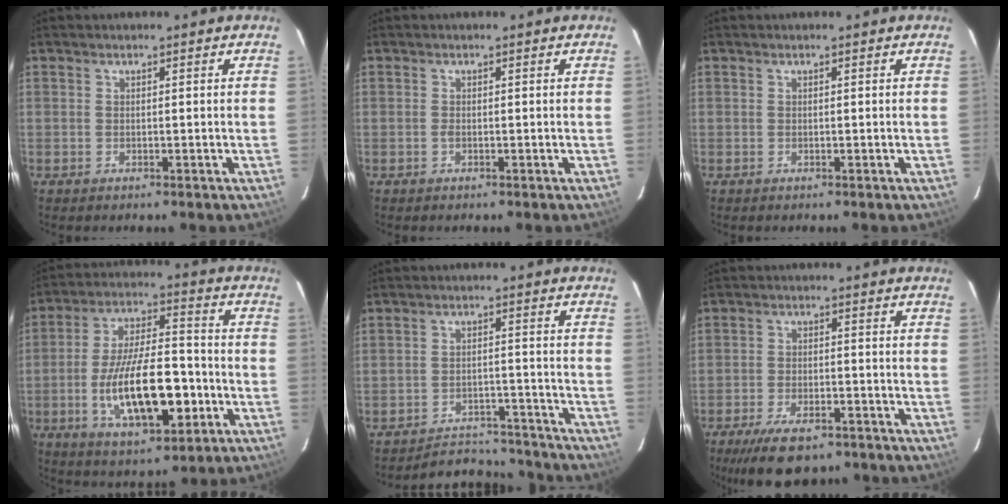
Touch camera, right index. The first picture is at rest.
{"total": 0.5, "force": [-0.2, 0.2, 0.5], "torque": [-0.011, -0.001, -0.004]}
{"total": 0.0}
{"total": 17.8, "force": [-5.1, 6.8, 15.7], "torque": [-0.298, -0.002, -0.074]}
{"total": 11.7, "force": [-11.2, 3.3, 1.4], "torque": [-0.038, 0.030, -0.147]}
{"total": 11.4, "force": [-8.2, 4.6, 6.4], "torque": [-0.141, -0.016, -0.131]}